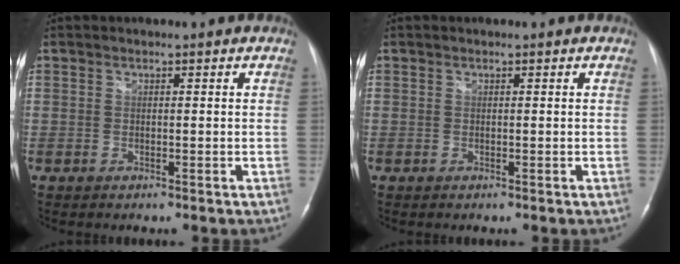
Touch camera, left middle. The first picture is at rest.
{"total": 0.0}